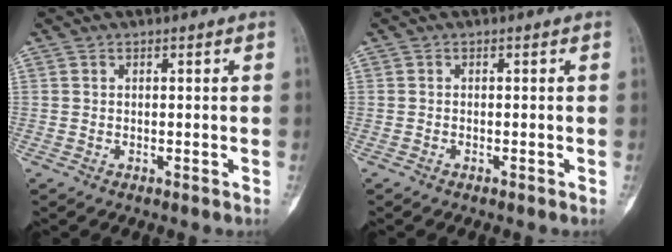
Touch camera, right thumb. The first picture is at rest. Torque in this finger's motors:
{"motor_torque": [2.03, 1.03, -0.11, -0.10, -0.01]}